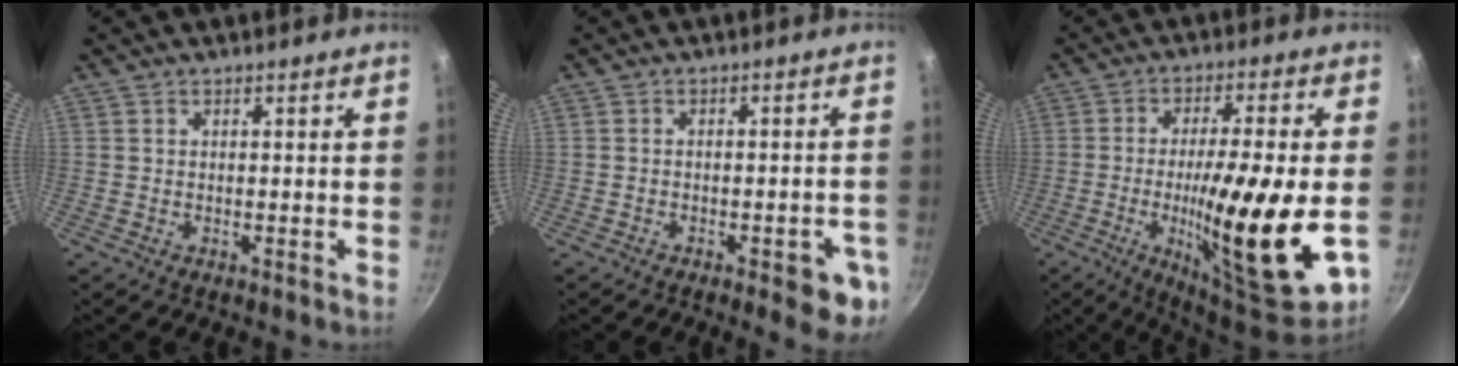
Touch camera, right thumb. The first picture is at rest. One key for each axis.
{"total": 8.1, "fx": -3.3, "fy": 3.0, "fz": 6.8, "tx": -0.062, "ty": 0.014, "tz": -0.034}
{"total": 23.5, "fx": -4.3, "fy": 4.6, "fz": 22.7, "tx": -0.349, "ty": 0.003, "tz": -0.062}